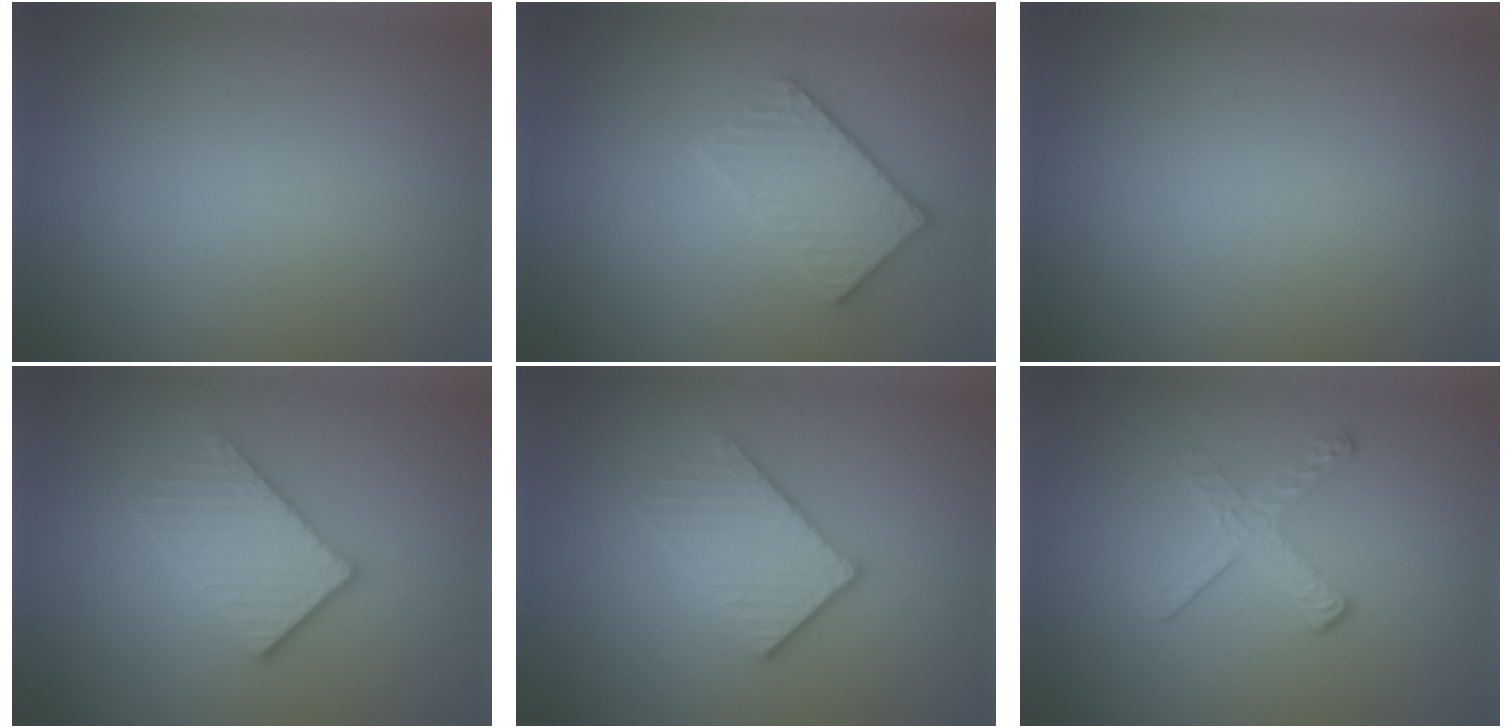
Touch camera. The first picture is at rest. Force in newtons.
{"total": 3.3, "press": 3.1, "slide": 1.0}
{"total": 0.0}
{"total": 2.9, "press": 2.6, "slide": 1.2}
{"total": 2.6, "press": 2.3, "slide": 1.2}
{"total": 2.1, "press": 1.4, "slide": 1.6}